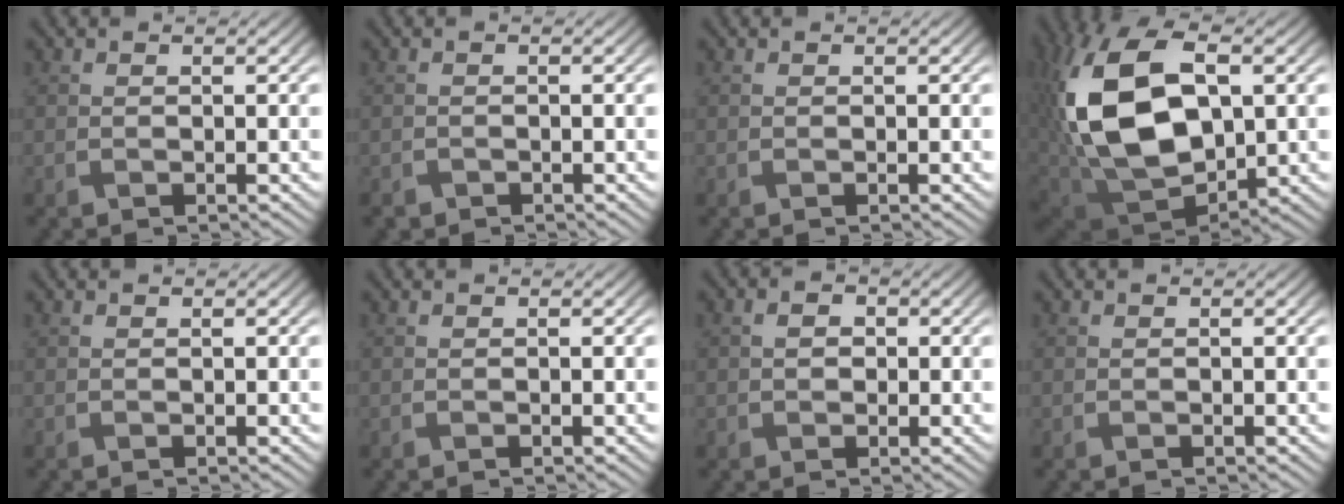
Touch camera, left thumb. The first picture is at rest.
{"total": 0.8, "force": [-0.7, 0.4, 0.0], "torque": [0.001, -0.004, -0.015]}
{"total": 0.0}
{"total": 19.7, "force": [2.6, 12.1, 15.3], "torque": [-0.347, -0.007, 0.054]}
{"total": 0.0}
{"total": 0.0}
{"total": 1.9, "force": [0.2, 1.5, 1.1], "torque": [-0.024, 0.000, 0.001]}
{"total": 0.0}